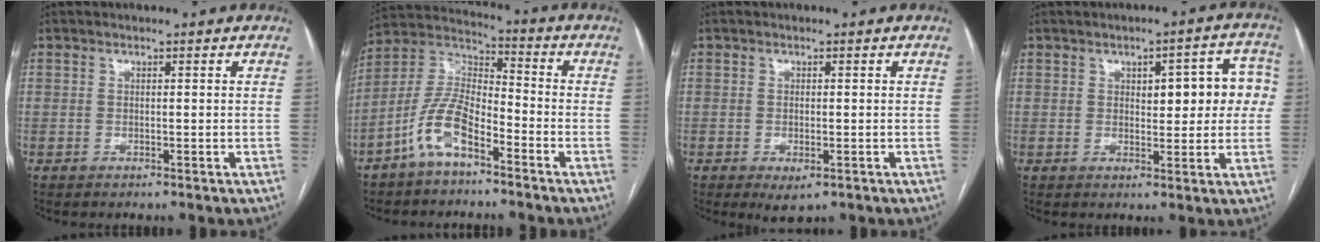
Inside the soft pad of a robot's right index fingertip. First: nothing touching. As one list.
[{"total": 10.0, "force": [-5.8, 3.8, 7.2], "torque": [-0.161, 0.014, -0.115]}, {"total": 2.8, "force": [-1.3, 1.2, 2.2], "torque": [-0.033, -0.004, -0.008]}, {"total": 6.9, "force": [1.8, 3.2, 5.9], "torque": [-0.052, 0.021, 0.024]}]